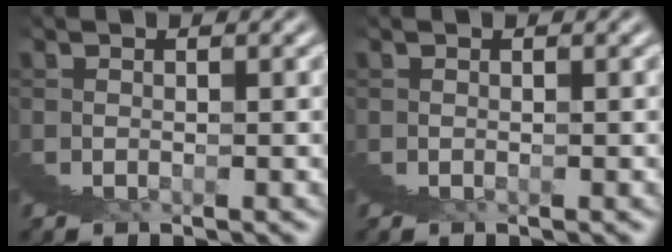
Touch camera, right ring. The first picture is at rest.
{"total": 0.0}